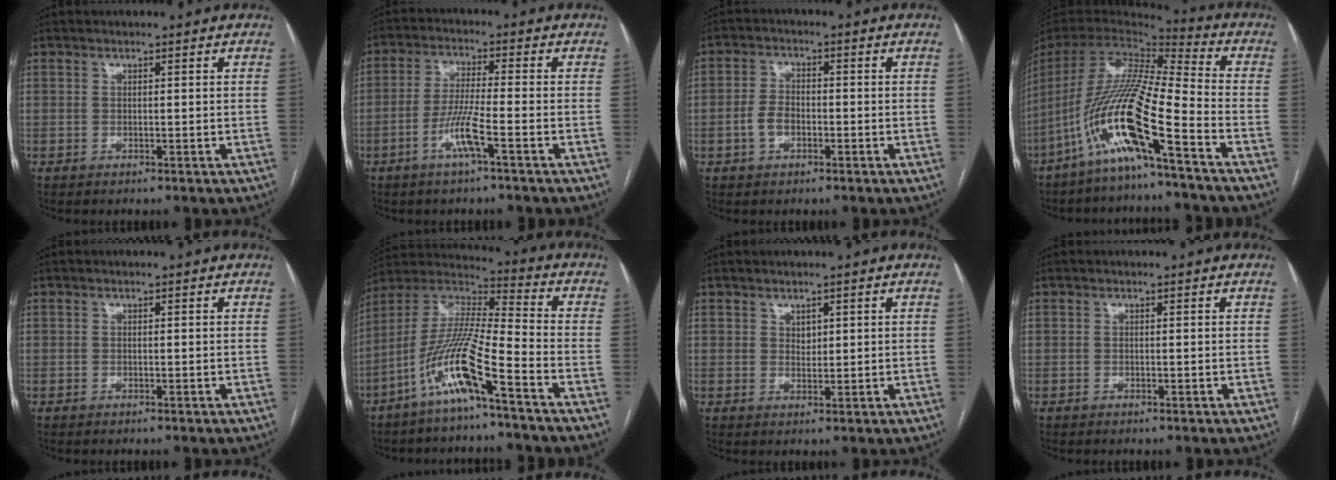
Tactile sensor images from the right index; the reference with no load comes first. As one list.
[{"total": 6.3, "force": [-2.8, 0.0, 5.7], "torque": [-0.117, -0.003, -0.056]}, {"total": 4.0, "force": [-1.2, 2.6, 2.8], "torque": [-0.061, 0.010, -0.021]}, {"total": 16.9, "force": [-8.7, 0.4, 14.5], "torque": [-0.296, -0.019, -0.173]}, {"total": 0.0}, {"total": 13.3, "force": [-7.1, 0.6, 11.3], "torque": [-0.236, -0.004, -0.144]}, {"total": 1.5, "force": [0.8, 1.0, 0.8], "torque": [-0.011, -0.003, 0.018]}, {"total": 0.0}]